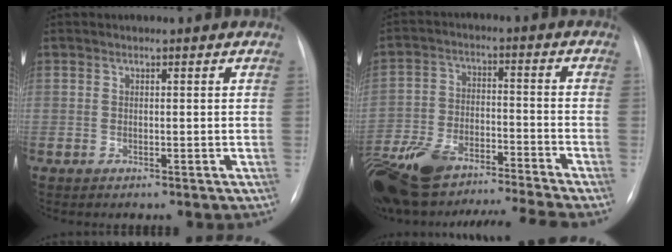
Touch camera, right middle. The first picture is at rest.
{"total": 16.4, "force": [-14.0, 1.7, 8.4], "torque": [-0.176, 0.008, -0.248]}